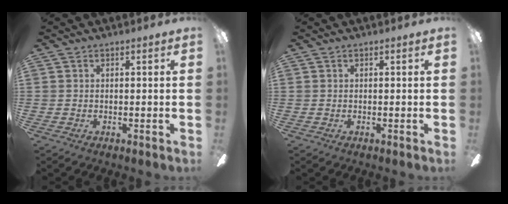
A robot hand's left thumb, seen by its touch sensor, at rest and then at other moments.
{"total": 0.0}